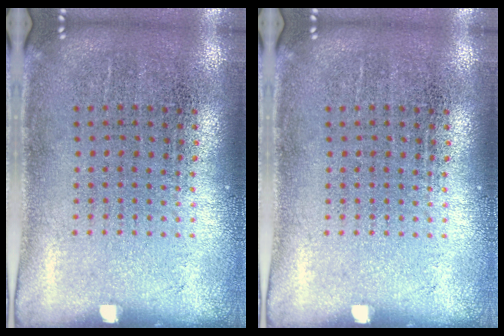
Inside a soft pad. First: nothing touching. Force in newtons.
{"total": 0.0}